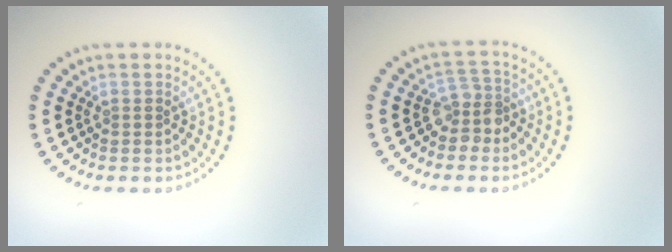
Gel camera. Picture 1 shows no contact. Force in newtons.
{"total": 2.5, "press": 1.9, "slide": 1.5}